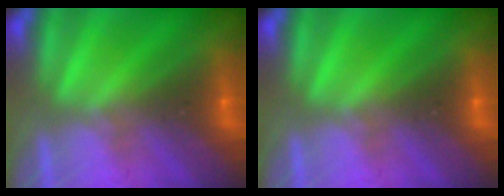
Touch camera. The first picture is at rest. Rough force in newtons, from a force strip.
{"total": 0.0}